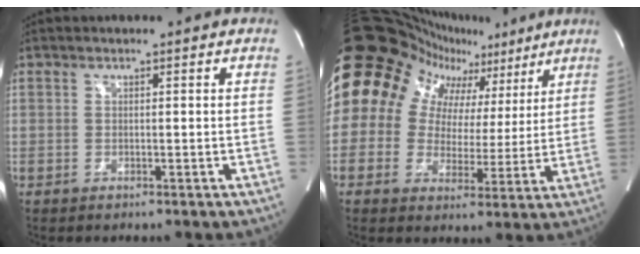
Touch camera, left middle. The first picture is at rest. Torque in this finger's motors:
{"motor_torque": [2.14, 0.00, 1.06, 0.21]}